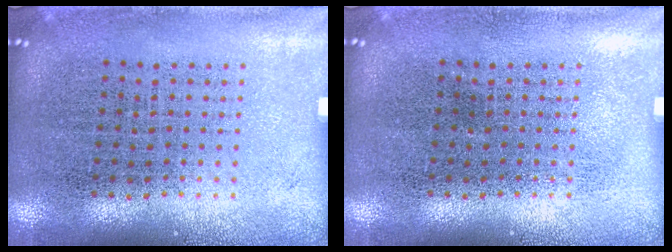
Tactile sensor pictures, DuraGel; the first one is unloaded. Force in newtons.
{"total": 0.0}